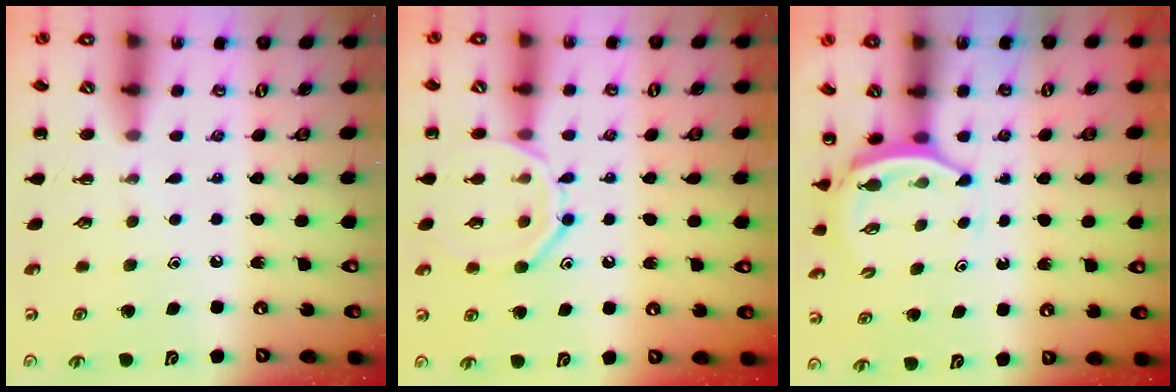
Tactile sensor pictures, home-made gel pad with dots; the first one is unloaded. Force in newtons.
{"total": 12.0, "press": 12.0, "slide": 0.7}
{"total": 4.3, "press": 4.3, "slide": 0.2}